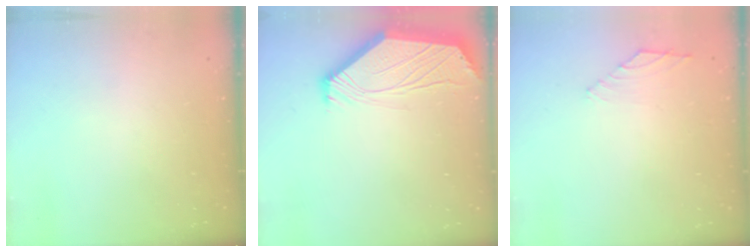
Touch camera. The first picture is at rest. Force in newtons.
{"total": 2.6, "press": 2.6, "slide": 0.5}
{"total": 1.4, "press": 1.3, "slide": 0.6}